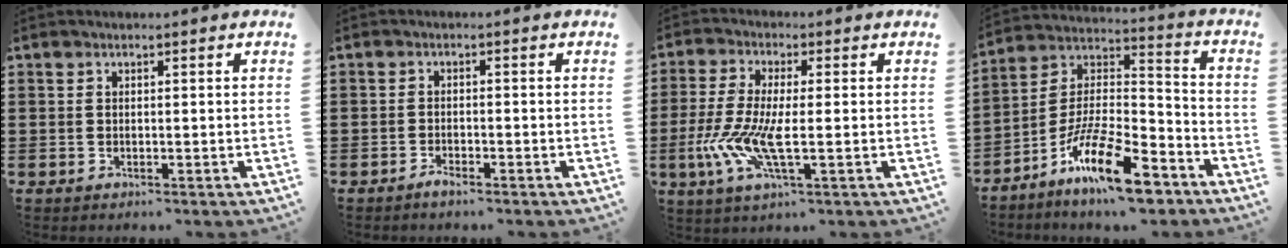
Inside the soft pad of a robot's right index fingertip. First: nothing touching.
{"total": 1.5, "force": [-1.3, 0.2, 0.6], "torque": [-0.014, -0.003, -0.024]}
{"total": 8.2, "force": [-1.9, 2.3, 7.6], "torque": [-0.182, -0.021, -0.041]}
{"total": 15.4, "force": [-10.4, 3.8, 10.7], "torque": [-0.200, 0.030, -0.184]}